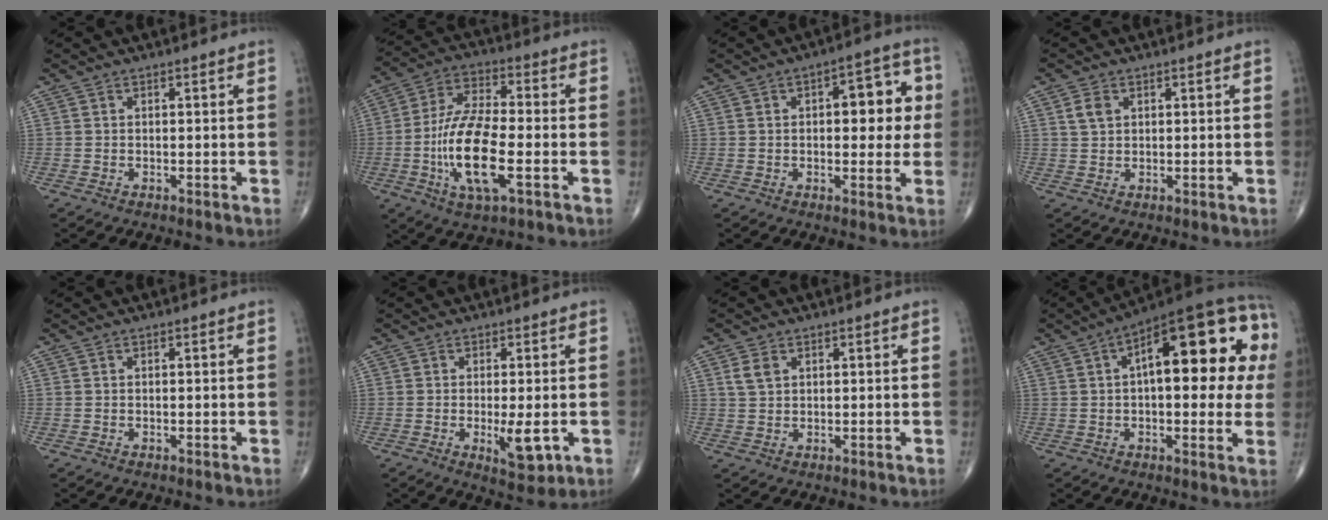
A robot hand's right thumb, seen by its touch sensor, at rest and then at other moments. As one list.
[{"total": 15.5, "force": [-3.9, 5.4, 14.0], "torque": [-0.281, 0.014, -0.073]}, {"total": 10.2, "force": [1.4, 4.8, 8.9], "torque": [-0.076, 0.016, 0.014]}, {"total": 2.8, "force": [1.1, 1.9, 1.7], "torque": [-0.028, 0.001, 0.023]}, {"total": 0.0}, {"total": 5.8, "force": [-1.2, 2.0, 5.3], "torque": [-0.079, -0.014, -0.012]}, {"total": 3.0, "force": [1.3, 2.0, 1.8], "torque": [-0.033, 0.001, 0.029]}, {"total": 24.0, "force": [4.8, 9.6, 21.5], "torque": [-0.277, 0.034, 0.056]}]